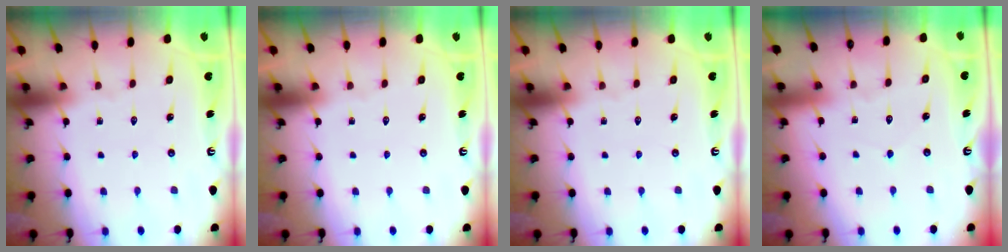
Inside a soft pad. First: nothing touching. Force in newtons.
{"total": 0.0}
{"total": 0.0}
{"total": 2.9, "press": 2.9, "slide": 0.4}